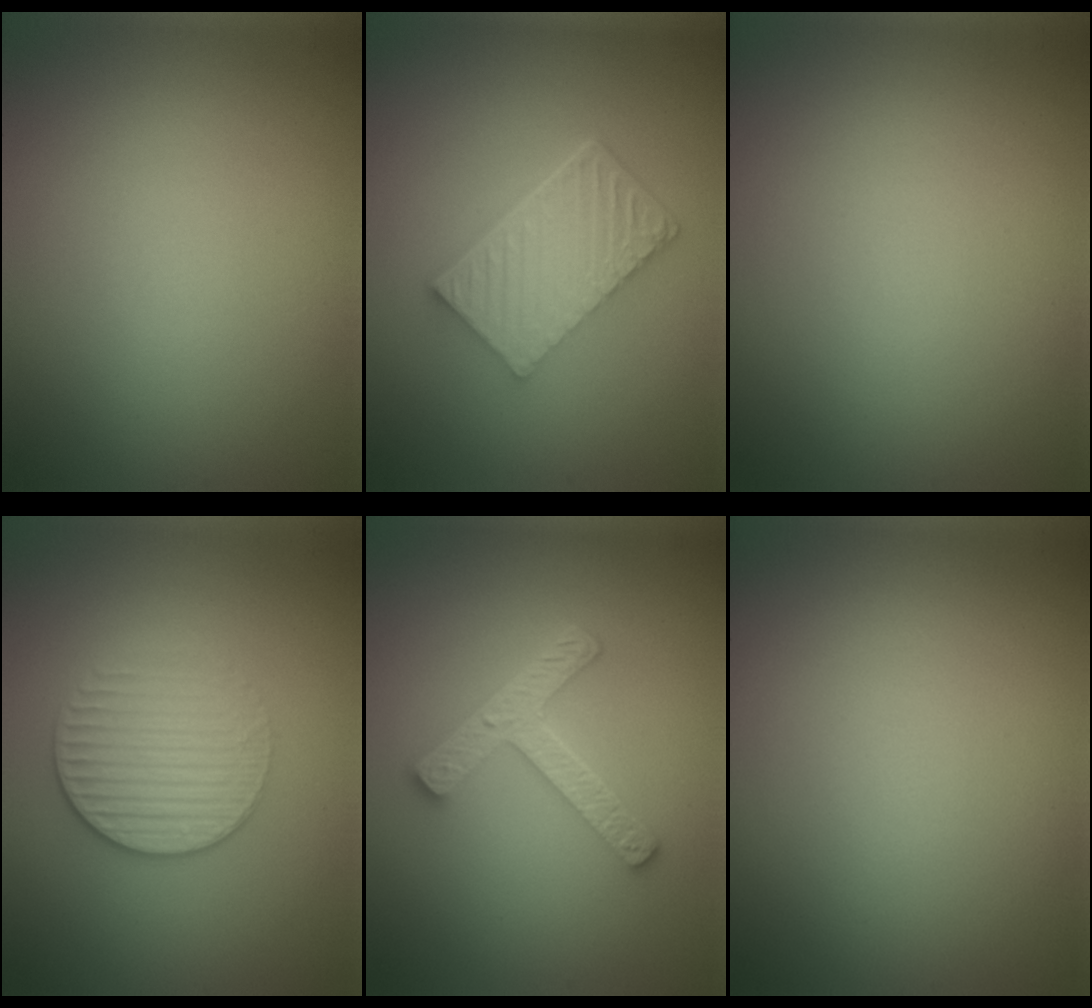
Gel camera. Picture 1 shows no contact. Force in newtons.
{"total": 6.6, "press": 4.4, "slide": 4.9}
{"total": 0.0}
{"total": 3.0, "press": 2.7, "slide": 1.3}
{"total": 4.3, "press": 3.3, "slide": 2.8}
{"total": 0.0}